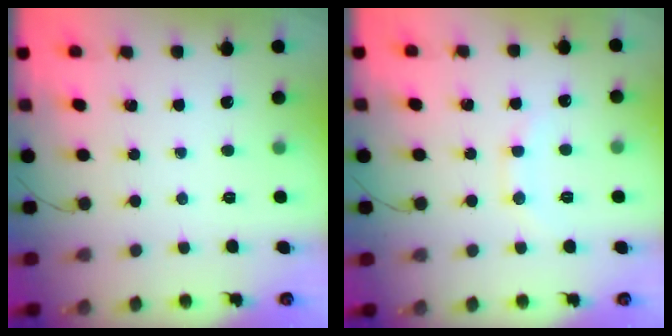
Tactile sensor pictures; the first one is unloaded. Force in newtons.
{"total": 7.3, "press": 7.3, "slide": 0.9}